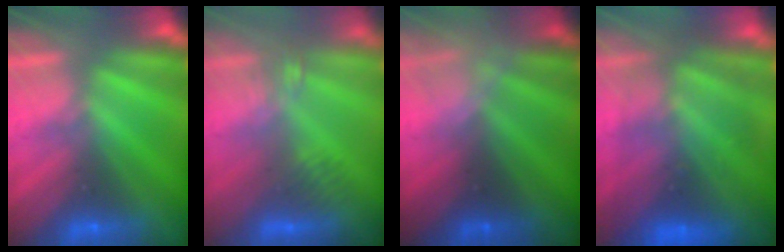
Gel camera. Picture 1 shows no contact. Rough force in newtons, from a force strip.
{"total": 2.6}
{"total": 2.3}
{"total": 7.6}